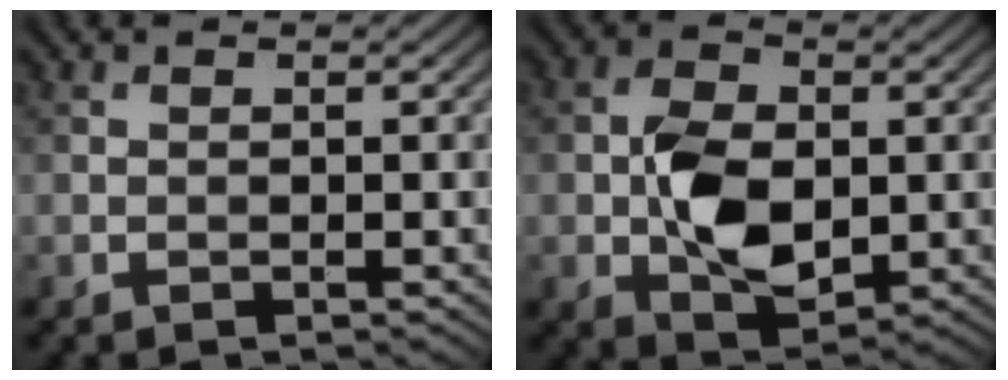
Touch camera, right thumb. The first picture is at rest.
{"total": 7.4, "force": [-0.6, 4.6, 5.7], "torque": [-0.117, -0.006, -0.014]}